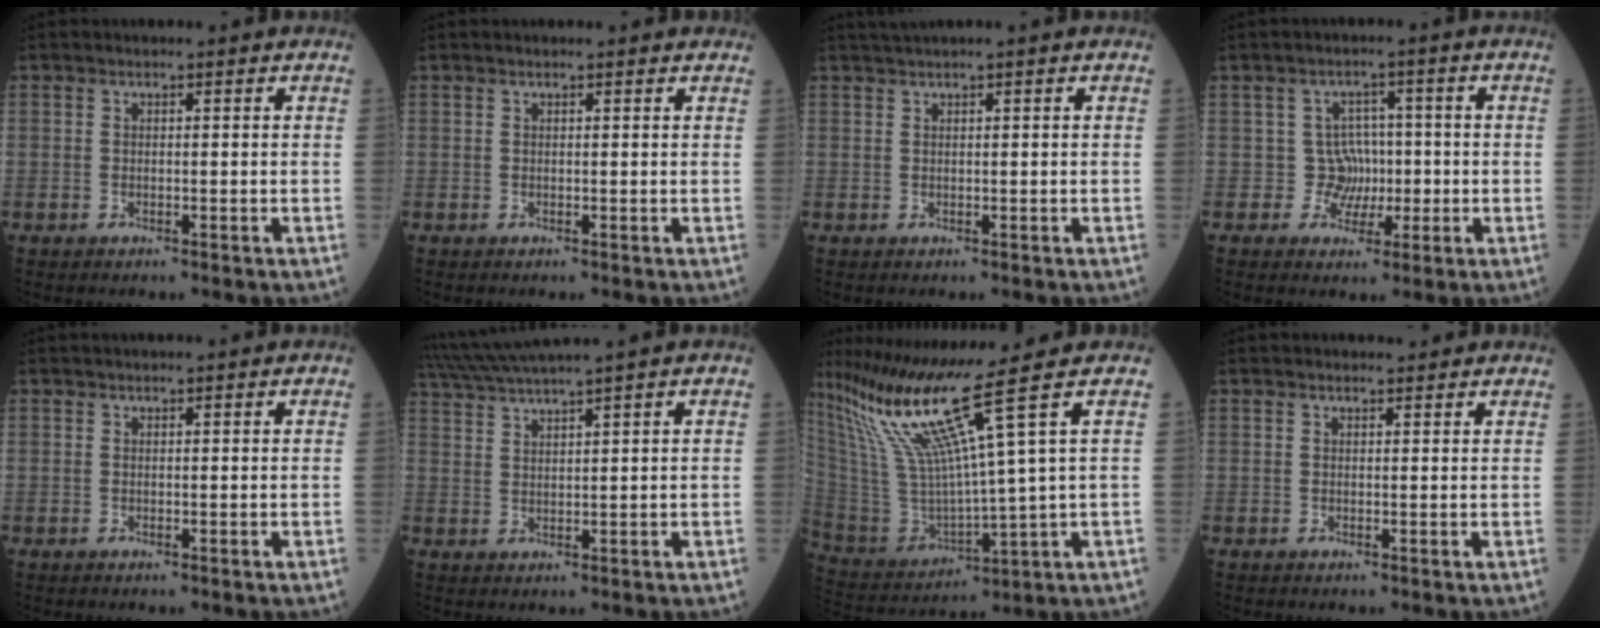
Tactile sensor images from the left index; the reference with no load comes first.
{"total": 1.3, "force": [1.2, 0.2, 0.5], "torque": [-0.009, 0.011, 0.009]}
{"total": 1.6, "force": [1.1, -0.3, 1.1], "torque": [-0.024, 0.013, 0.026]}
{"total": 4.0, "force": [-0.6, 3.9, 0.4], "torque": [0.009, 0.009, -0.010]}
{"total": 0.0}
{"total": 6.0, "force": [5.0, -1.9, 2.7], "torque": [-0.058, 0.012, 0.099]}
{"total": 15.0, "force": [9.4, -3.1, 11.3], "torque": [-0.220, -0.006, 0.188]}
{"total": 1.2, "force": [1.2, 0.1, 0.1], "torque": [-0.005, 0.003, 0.016]}